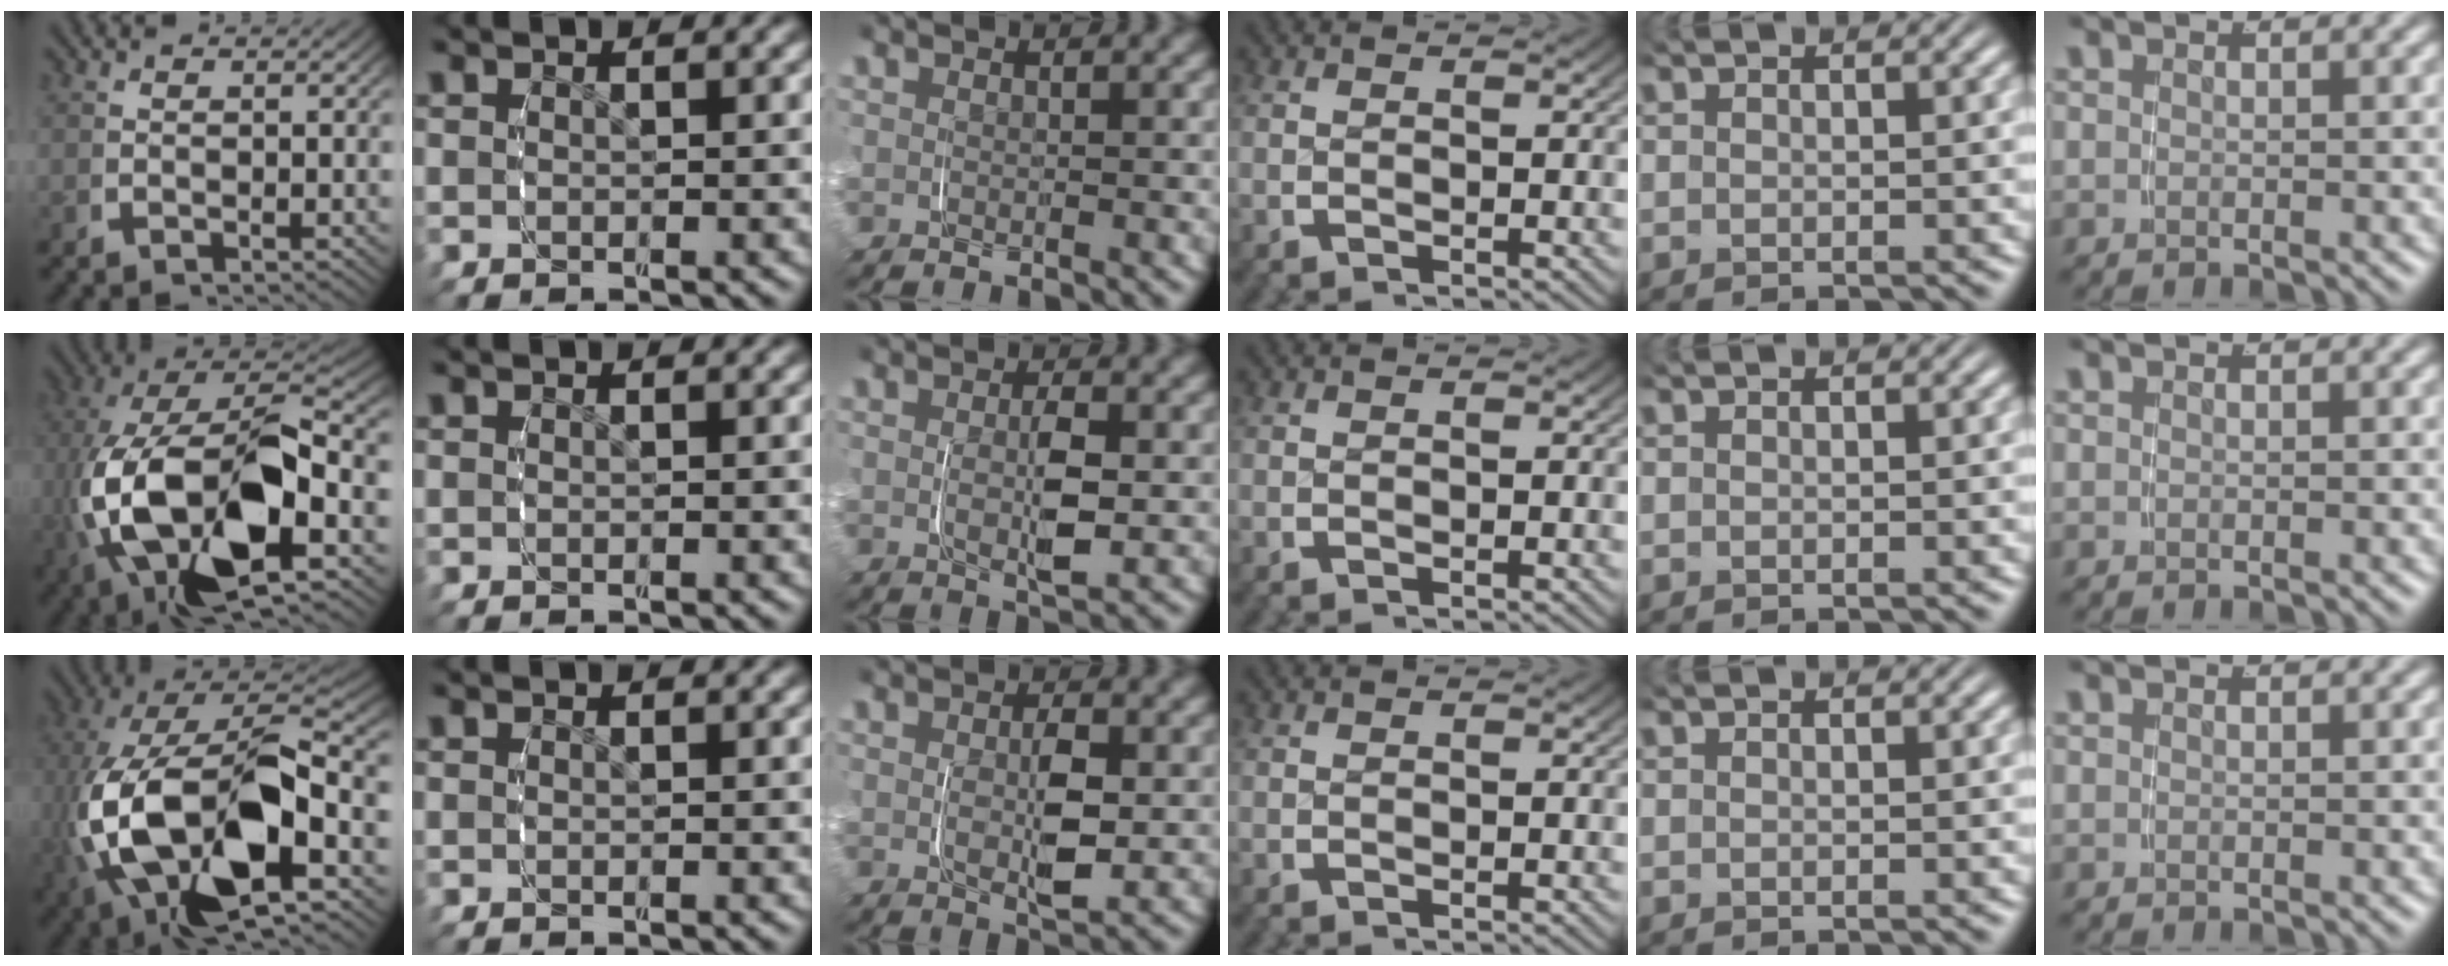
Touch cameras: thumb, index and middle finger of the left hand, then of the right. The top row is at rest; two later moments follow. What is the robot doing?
{"motion": "grasp_and_lifting", "object": "jar lid"}